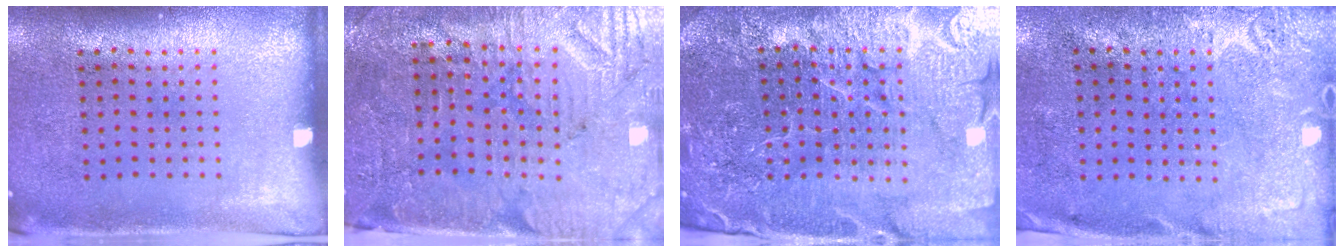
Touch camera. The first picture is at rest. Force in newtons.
{"total": 3.7, "press": 3.3, "slide": 1.6}
{"total": 5.7, "press": 5.1, "slide": 2.4}
{"total": 2.8, "press": 2.2, "slide": 1.7}